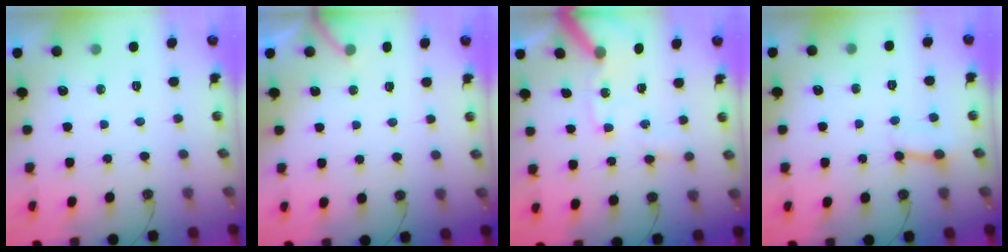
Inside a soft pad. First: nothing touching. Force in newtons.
{"total": 5.8, "press": 5.8, "slide": 0.5}
{"total": 10.5, "press": 10.3, "slide": 1.5}
{"total": 2.9, "press": 2.9, "slide": 0.2}